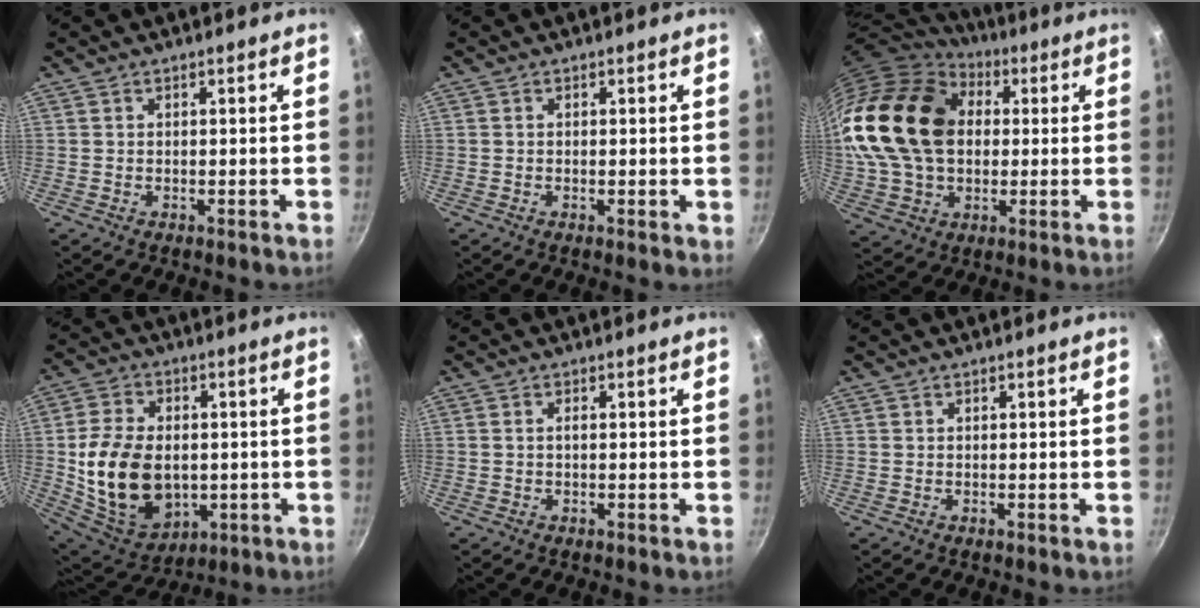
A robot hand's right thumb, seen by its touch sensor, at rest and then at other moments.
{"total": 1.0, "force": [-0.1, 0.3, 1.0], "torque": [-0.013, -0.001, -0.004]}
{"total": 27.9, "force": [4.8, 19.6, 19.3], "torque": [-0.382, 0.030, 0.085]}
{"total": 18.4, "force": [-1.2, 12.8, 13.1], "torque": [-0.228, -0.003, -0.002]}
{"total": 0.8, "force": [0.0, 0.3, 0.7], "torque": [-0.015, 0.004, -0.001]}
{"total": 0.0}